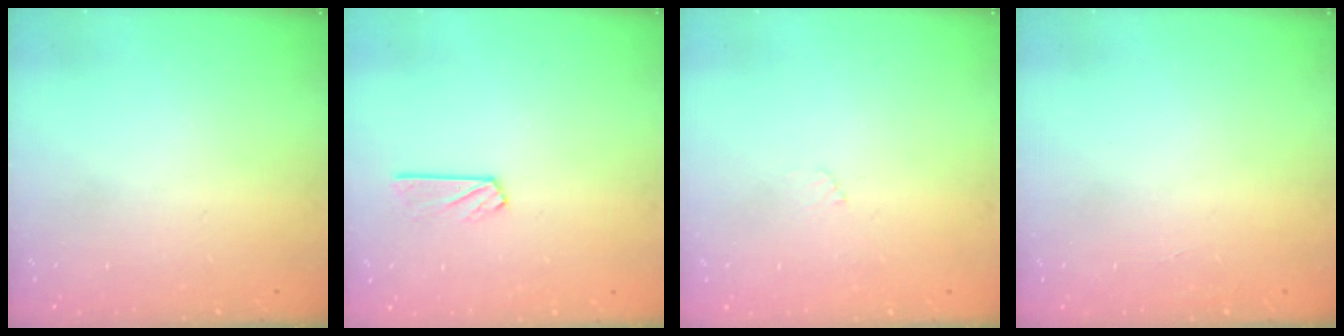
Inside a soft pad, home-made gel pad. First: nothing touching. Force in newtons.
{"total": 4.7, "press": 4.7, "slide": 0.4}
{"total": 2.7, "press": 2.6, "slide": 0.5}
{"total": 0.0}